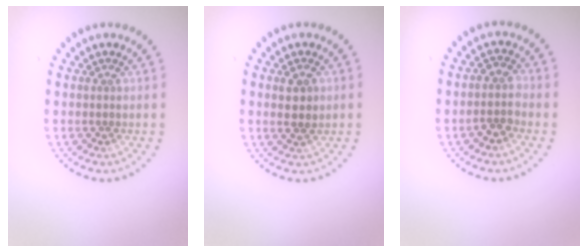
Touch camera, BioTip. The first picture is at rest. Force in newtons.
{"total": 2.2, "press": 2.1, "slide": 0.5}
{"total": 2.1, "press": 1.8, "slide": 1.1}